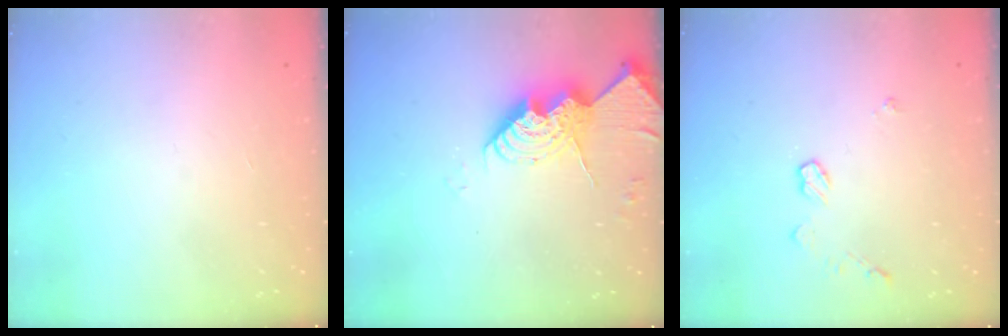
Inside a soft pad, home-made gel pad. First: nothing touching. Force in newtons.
{"total": 14.5, "press": 14.4, "slide": 1.4}
{"total": 5.1, "press": 5.1, "slide": 0.1}